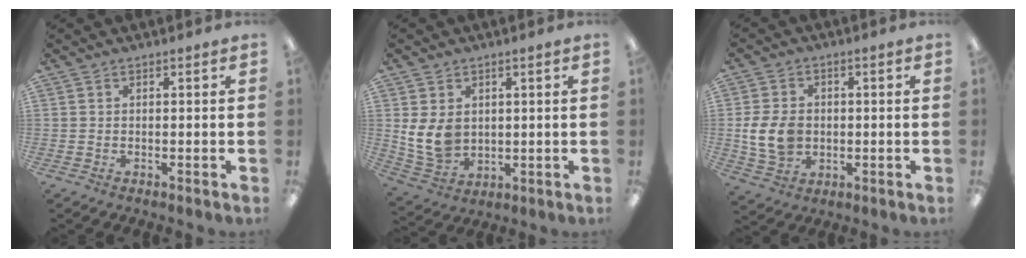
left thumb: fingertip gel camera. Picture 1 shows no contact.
{"total": 8.6, "force": [1.5, 6.6, 5.3], "torque": [-0.121, -0.006, 0.029]}
{"total": 9.6, "force": [-0.5, 7.3, 6.2], "torque": [-0.134, 0.009, -0.007]}